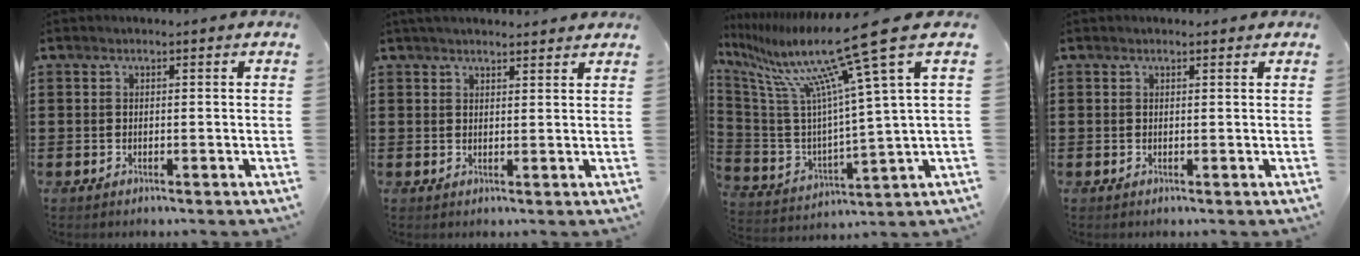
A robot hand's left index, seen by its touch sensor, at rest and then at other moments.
{"total": 2.4, "force": [2.3, 0.5, 0.5], "torque": [-0.014, 0.001, 0.045]}
{"total": 16.3, "force": [10.8, 0.1, 12.1], "torque": [-0.258, -0.076, 0.164]}
{"total": 0.6, "force": [0.5, 0.3, 0.2], "torque": [-0.005, 0.003, 0.009]}